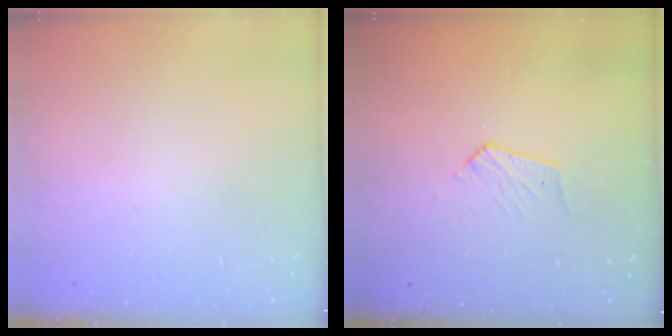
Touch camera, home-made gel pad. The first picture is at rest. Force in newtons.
{"total": 3.8, "press": 3.8, "slide": 0.3}